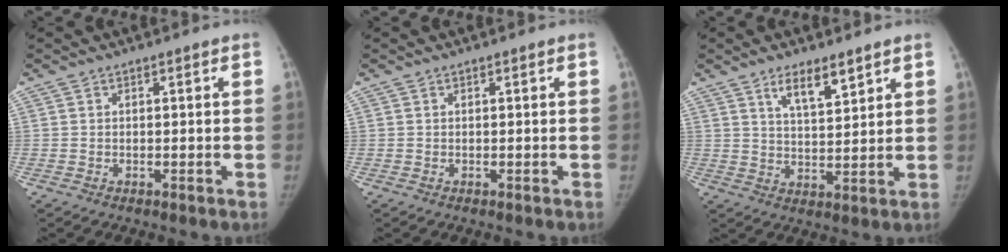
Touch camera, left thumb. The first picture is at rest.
{"total": 0.0}
{"total": 6.7, "force": [4.5, 2.0, 4.5], "torque": [-0.061, -0.031, 0.079]}